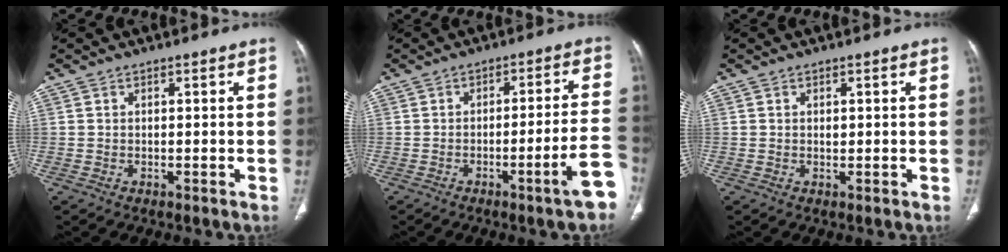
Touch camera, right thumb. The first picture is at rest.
{"total": 9.1, "force": [-4.5, 0.2, 7.9], "torque": [-0.102, 0.028, -0.063]}
{"total": 0.7, "force": [0.2, 0.5, 0.5], "torque": [-0.007, 0.000, 0.004]}